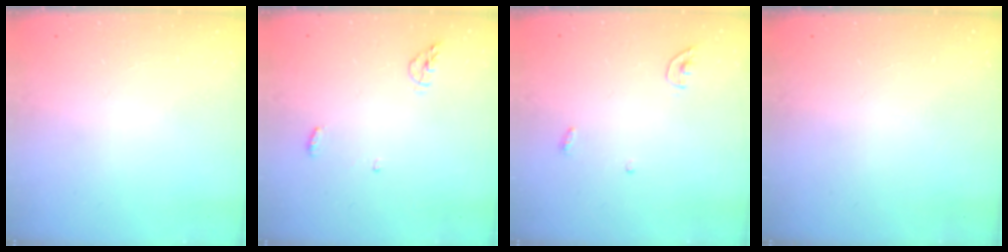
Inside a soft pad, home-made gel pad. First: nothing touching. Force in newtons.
{"total": 4.1, "press": 3.9, "slide": 1.3}
{"total": 3.4, "press": 3.4, "slide": 0.3}
{"total": 0.0}